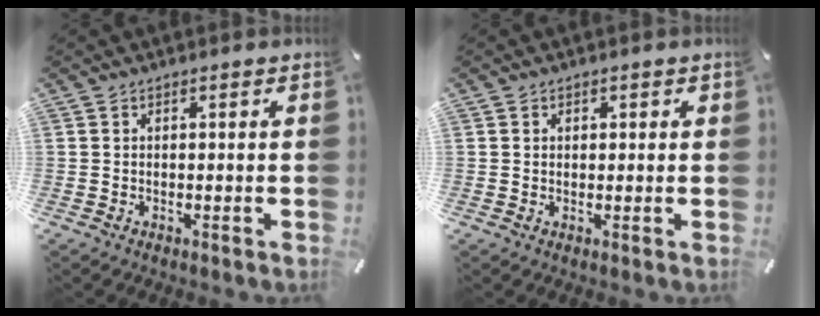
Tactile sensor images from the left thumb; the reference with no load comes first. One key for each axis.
{"total": 1.1, "fx": 0.3, "fy": 1.1, "fz": 0.1, "tx": 0.004, "ty": 0.002, "tz": 0.001}